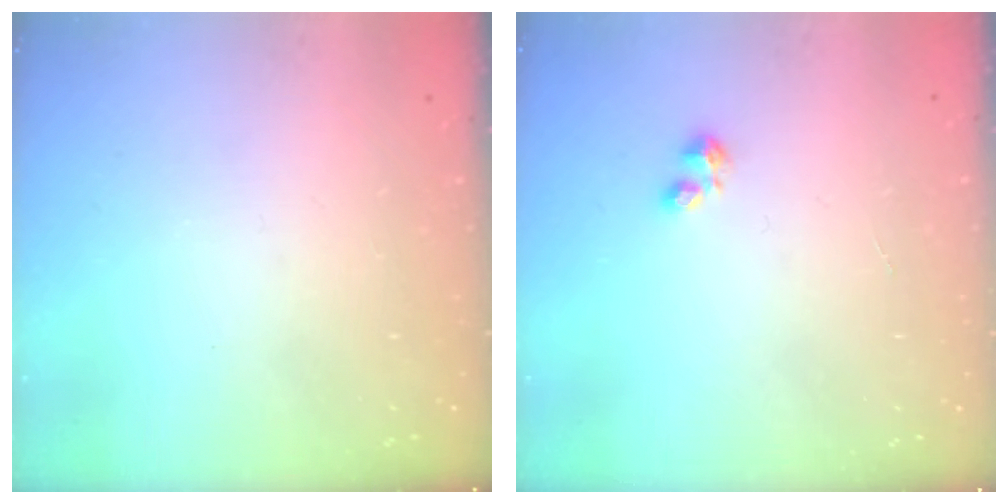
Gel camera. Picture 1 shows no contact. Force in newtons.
{"total": 2.2, "press": 2.2, "slide": 0.4}